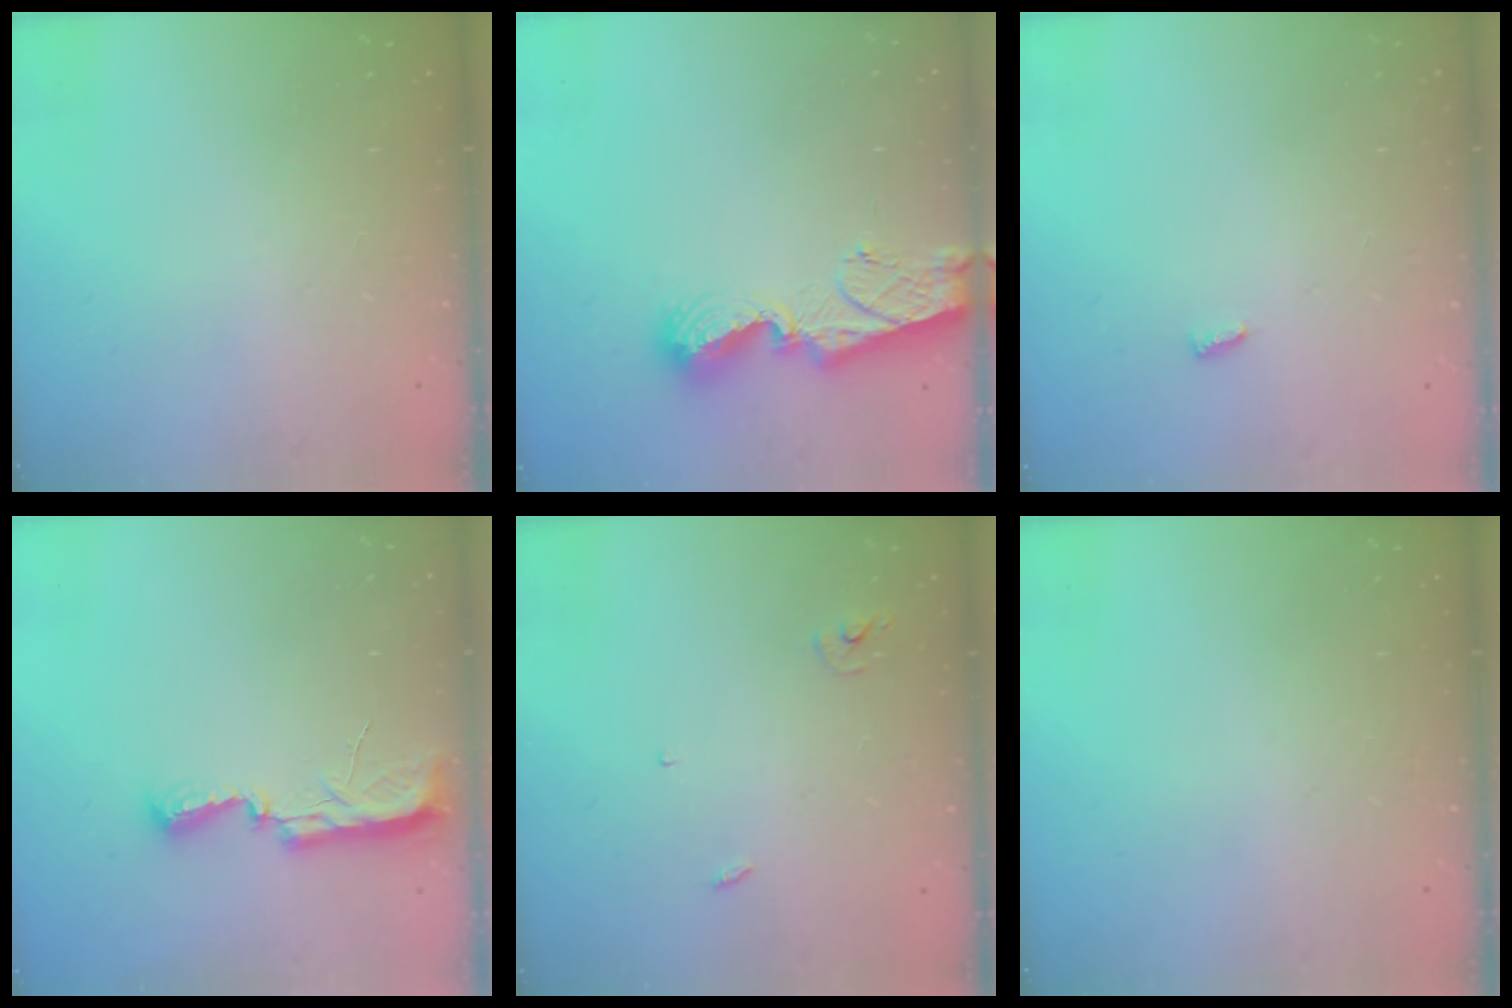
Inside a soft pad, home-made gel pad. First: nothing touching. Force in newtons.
{"total": 9.2, "press": 9.2, "slide": 1.1}
{"total": 2.8, "press": 2.8, "slide": 0.4}
{"total": 9.8, "press": 8.8, "slide": 4.4}
{"total": 2.4, "press": 2.4, "slide": 0.2}
{"total": 0.0}